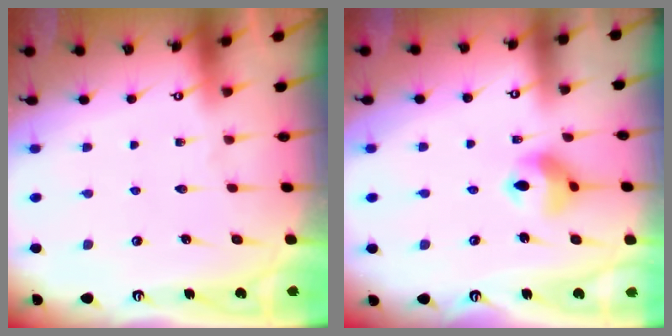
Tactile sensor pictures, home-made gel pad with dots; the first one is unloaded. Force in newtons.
{"total": 10.2, "press": 10.0, "slide": 2.0}